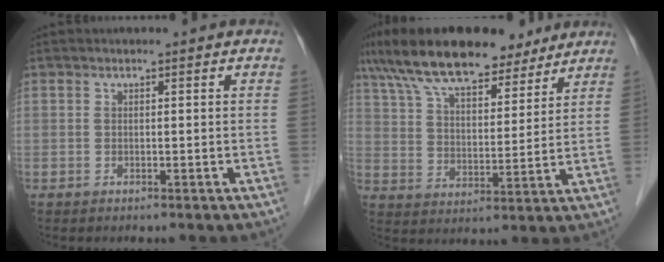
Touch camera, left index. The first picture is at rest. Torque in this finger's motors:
{"motor_torque": [1.06, -1.08, 0.74, 0.21]}